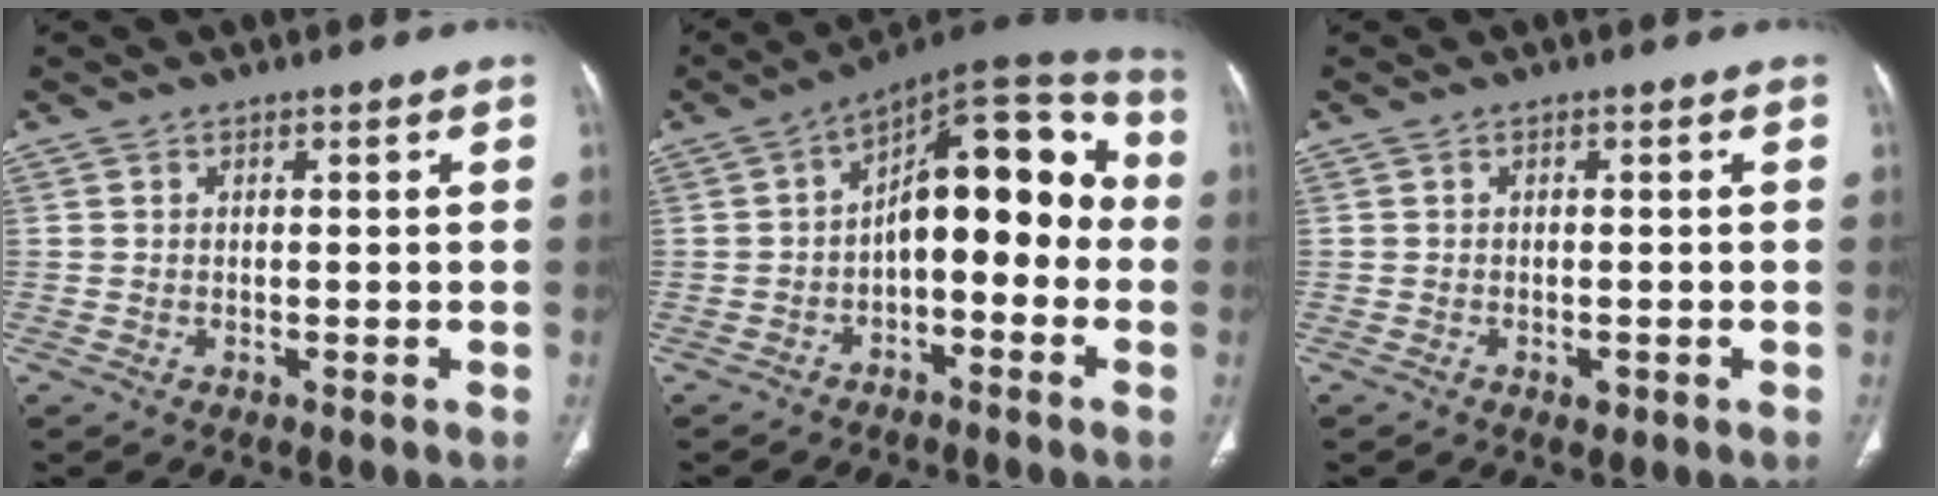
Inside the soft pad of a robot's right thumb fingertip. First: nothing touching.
{"total": 16.3, "force": [-1.4, 8.4, 13.9], "torque": [-0.157, 0.058, -0.033]}
{"total": 1.3, "force": [-0.6, 0.7, 0.9], "torque": [-0.013, -0.001, -0.006]}